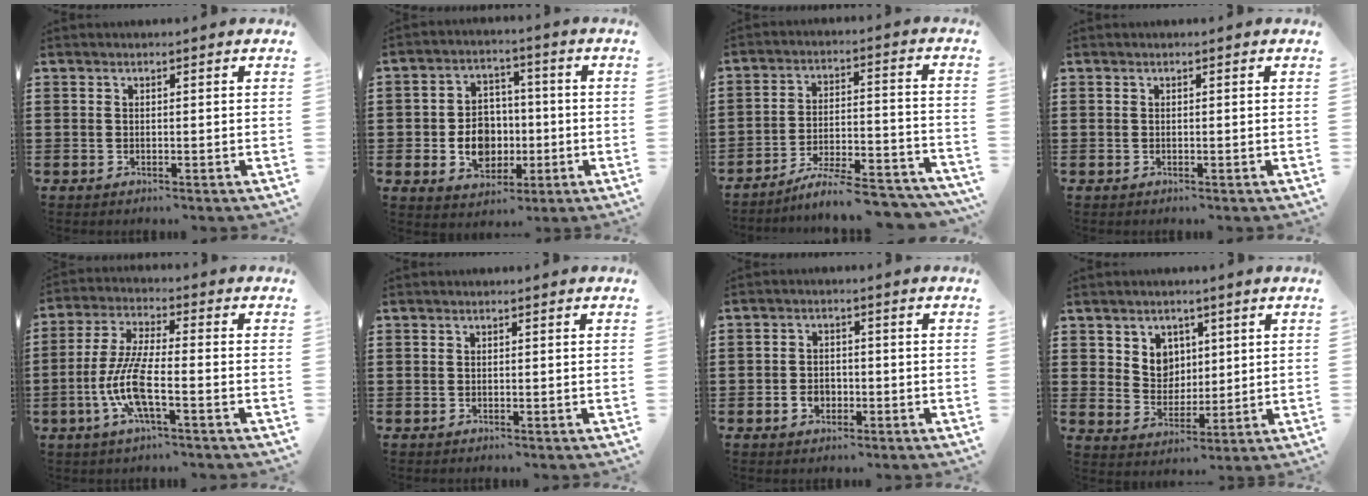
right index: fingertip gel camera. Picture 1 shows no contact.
{"total": 7.3, "force": [-1.2, 6.1, 3.8], "torque": [-0.070, 0.011, -0.021]}
{"total": 7.5, "force": [-6.8, 0.5, 3.0], "torque": [-0.045, 0.006, -0.130]}
{"total": 0.0}
{"total": 8.6, "force": [-3.1, 2.1, 7.8], "torque": [-0.185, -0.016, -0.067]}
{"total": 0.0}
{"total": 2.7, "force": [-1.0, 2.1, 1.3], "torque": [-0.029, 0.002, -0.021]}
{"total": 5.2, "force": [2.5, 4.5, 0.9], "torque": [-0.035, 0.004, 0.044]}